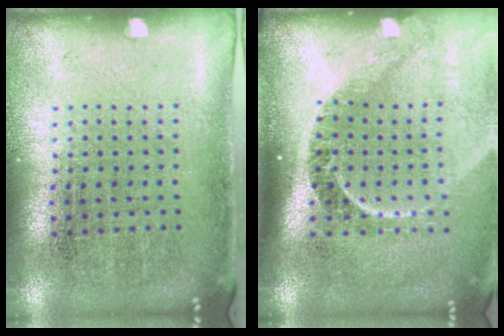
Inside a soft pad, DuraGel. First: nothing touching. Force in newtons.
{"total": 2.4, "press": 1.6, "slide": 1.8}